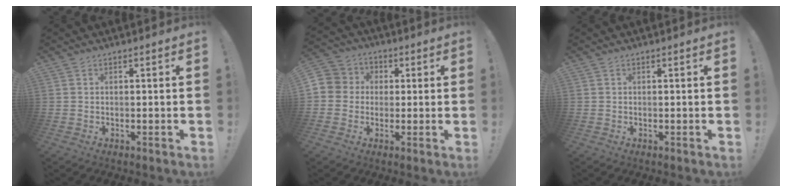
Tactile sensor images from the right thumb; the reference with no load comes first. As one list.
[{"total": 6.6, "force": [-0.6, 6.4, 1.6], "torque": [-0.035, 0.016, -0.005]}, {"total": 0.0}]